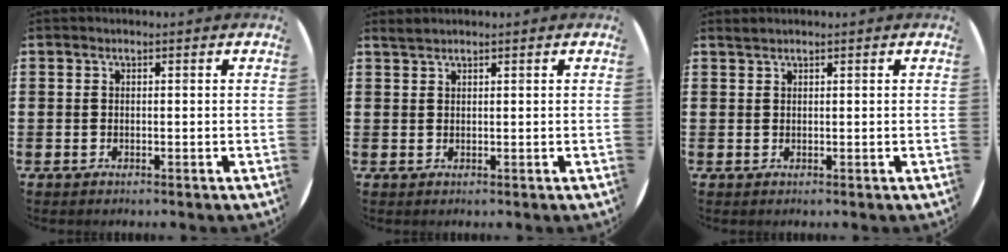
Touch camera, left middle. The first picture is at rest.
{"total": 0.9, "force": [0.9, 0.0, 0.0], "torque": [-0.002, 0.000, 0.017]}
{"total": 0.5, "force": [0.5, -0.1, -0.1], "torque": [0.001, 0.001, 0.010]}